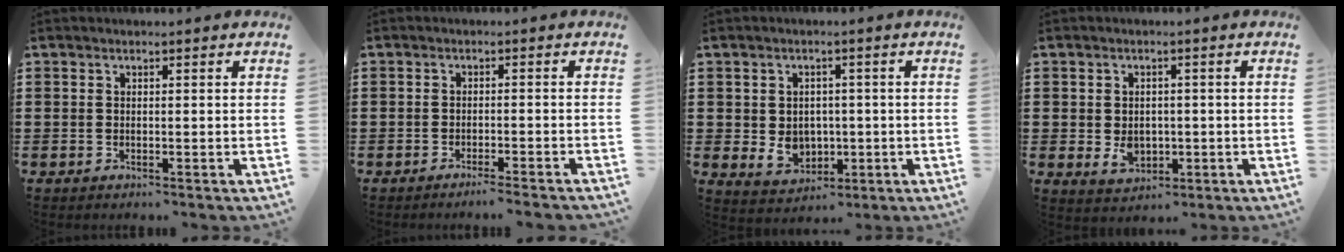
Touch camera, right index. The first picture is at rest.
{"total": 2.0, "force": [-1.7, -0.5, 0.9], "torque": [-0.015, -0.005, -0.031]}
{"total": 4.3, "force": [-0.3, 3.7, 2.2], "torque": [-0.038, -0.001, -0.006]}
{"total": 3.6, "force": [-0.6, 2.7, 2.4], "torque": [-0.043, -0.003, -0.011]}